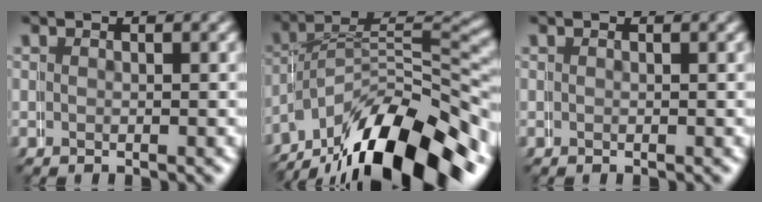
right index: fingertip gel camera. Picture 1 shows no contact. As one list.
[{"total": 13.3, "force": [-7.9, 6.8, 8.4], "torque": [-0.120, -0.017, -0.113]}, {"total": 0.0}]